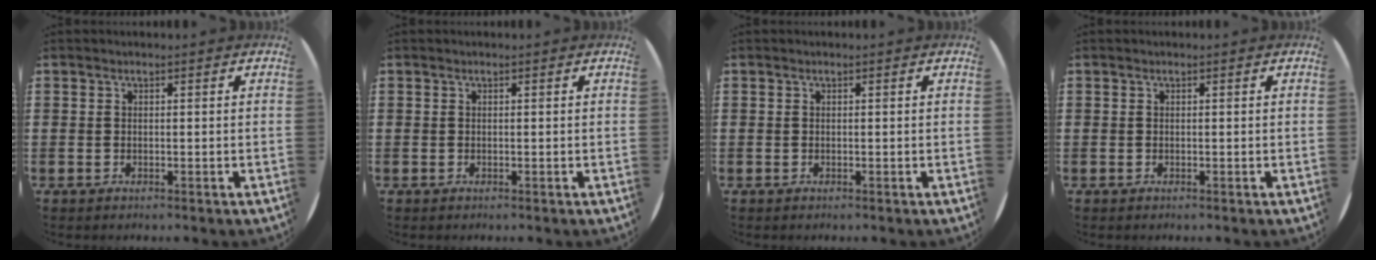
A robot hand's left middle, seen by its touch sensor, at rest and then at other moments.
{"total": 0.0}
{"total": 0.0}
{"total": 0.0}